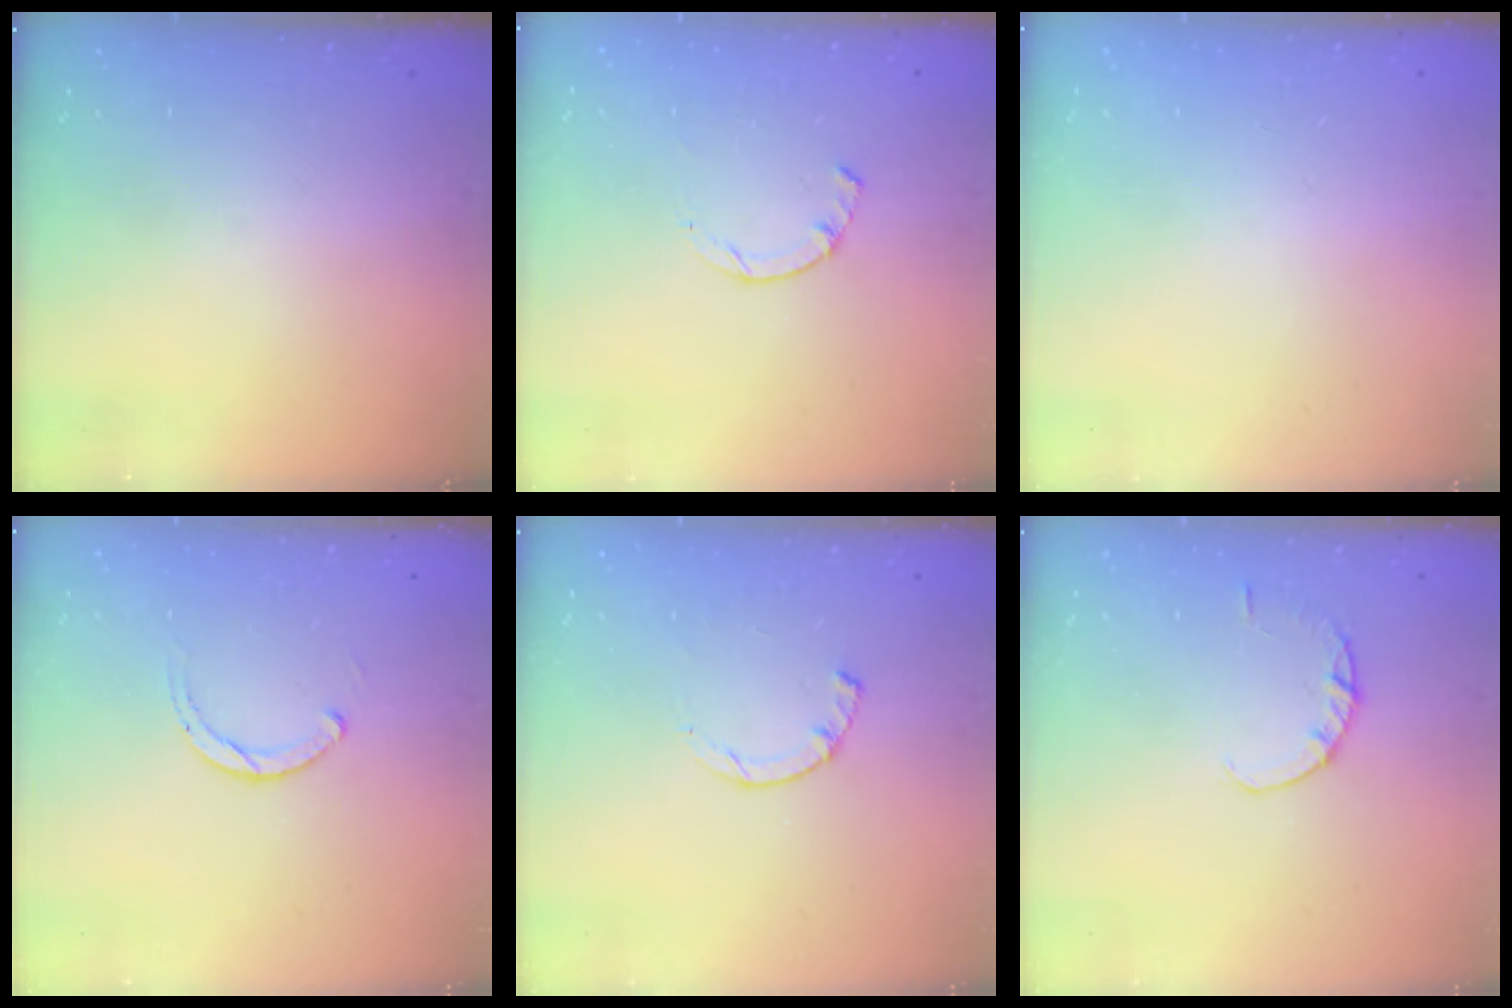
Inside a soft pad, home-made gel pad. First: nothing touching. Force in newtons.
{"total": 1.7, "press": 1.6, "slide": 0.4}
{"total": 2.6, "press": 2.6, "slide": 0.2}
{"total": 1.9, "press": 1.9, "slide": 0.2}
{"total": 2.3, "press": 2.3, "slide": 0.4}
{"total": 1.8, "press": 1.8, "slide": 0.3}